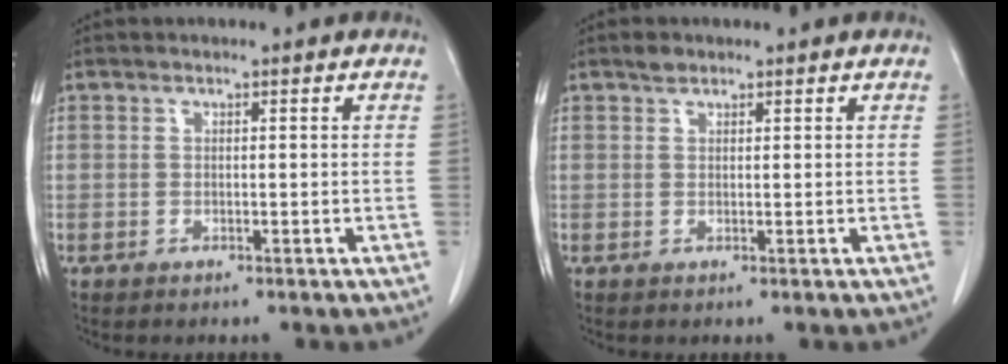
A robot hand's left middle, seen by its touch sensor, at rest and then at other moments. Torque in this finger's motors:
{"motor_torque": [0.13, -0.13, -0.01, 0.00]}